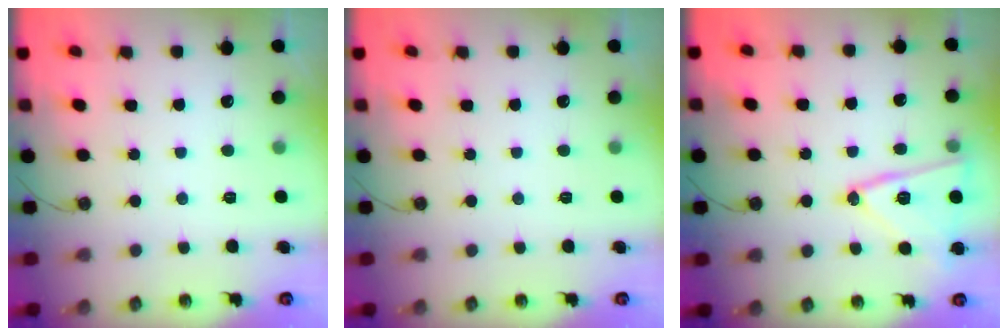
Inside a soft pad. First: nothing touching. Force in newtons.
{"total": 0.0}
{"total": 15.2, "press": 15.0, "slide": 2.3}